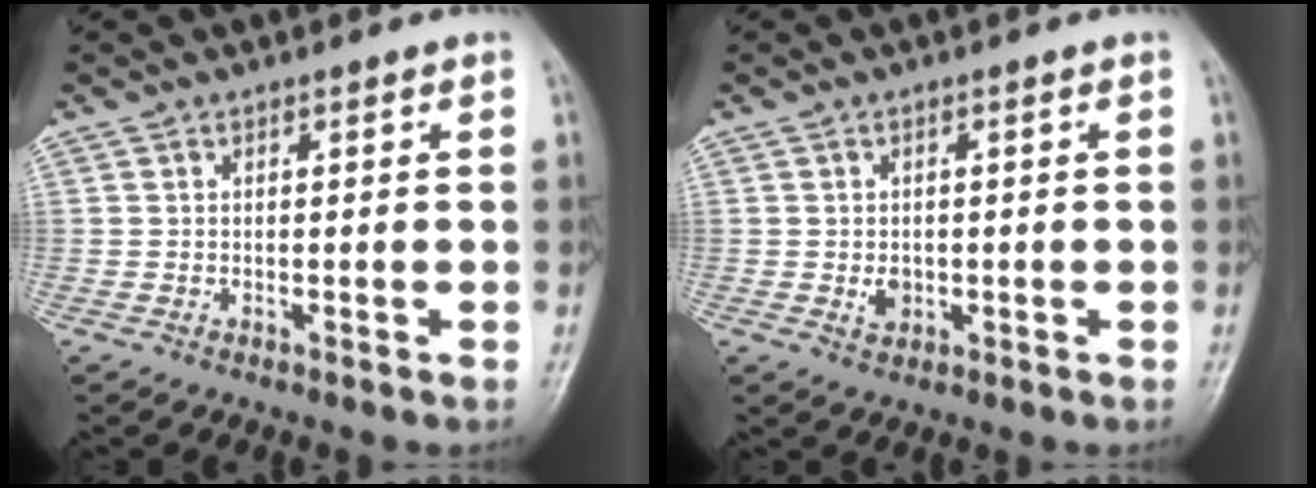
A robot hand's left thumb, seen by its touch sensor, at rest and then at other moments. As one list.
[{"total": 2.5, "force": [-0.3, 1.9, 1.5], "torque": [-0.016, 0.000, 0.000]}]